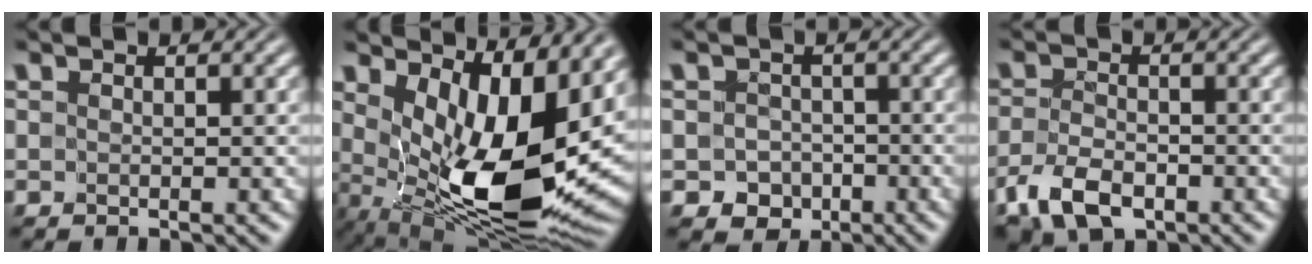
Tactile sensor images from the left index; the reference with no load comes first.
{"total": 13.1, "force": [1.8, 5.9, 11.5], "torque": [-0.169, -0.038, 0.046]}
{"total": 2.6, "force": [-1.3, 2.2, 0.4], "torque": [0.002, -0.001, -0.020]}
{"total": 4.1, "force": [-2.6, 2.2, 2.3], "torque": [-0.049, -0.006, -0.056]}